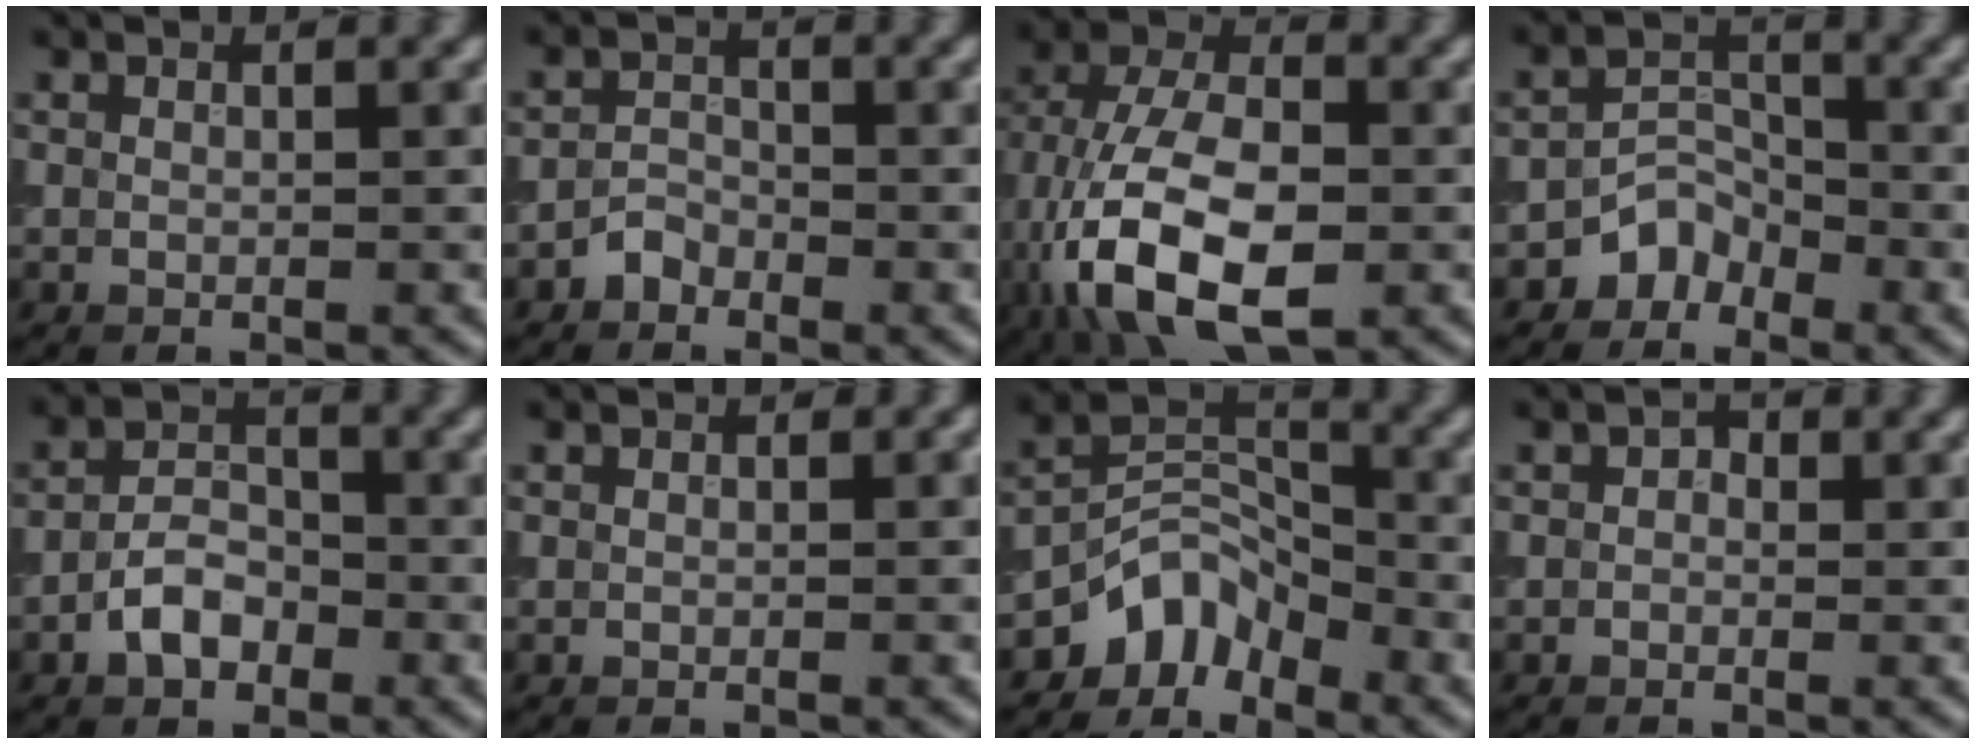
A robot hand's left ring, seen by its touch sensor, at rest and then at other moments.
{"total": 1.5, "force": [-1.3, 0.7, 0.1], "torque": [-0.003, 0.007, -0.022]}
{"total": 13.1, "force": [-3.8, 7.5, 10.0], "torque": [-0.209, -0.008, -0.065]}
{"total": 2.4, "force": [-1.9, 1.5, 0.3], "torque": [0.001, 0.013, -0.032]}
{"total": 3.3, "force": [-1.9, 1.9, 1.8], "torque": [-0.034, 0.008, -0.035]}
{"total": 0.0}
{"total": 4.0, "force": [-3.2, 2.2, 1.0], "torque": [-0.011, 0.011, -0.063]}
{"total": 0.6, "force": [0.0, 0.5, 0.3], "torque": [-0.006, -0.006, -0.002]}